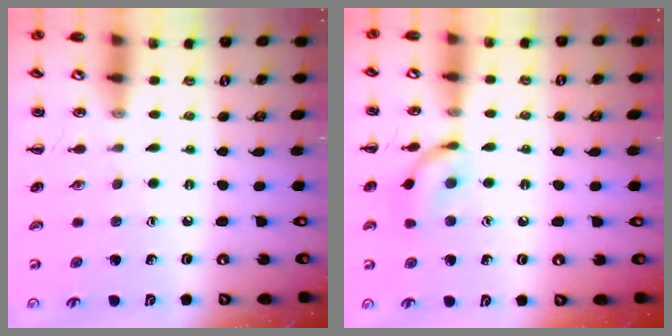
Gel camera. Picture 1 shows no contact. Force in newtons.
{"total": 10.1, "press": 10.1, "slide": 0.5}